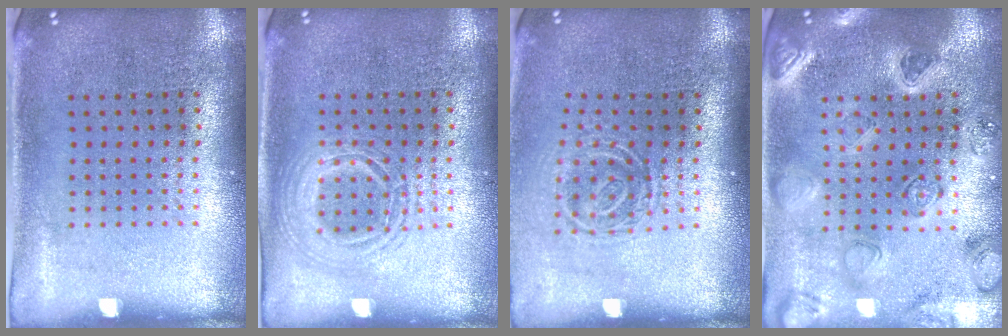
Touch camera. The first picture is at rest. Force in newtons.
{"total": 1.3, "press": 1.3, "slide": 0.1}
{"total": 1.6, "press": 1.1, "slide": 1.2}
{"total": 2.3, "press": 2.3, "slide": 0.3}